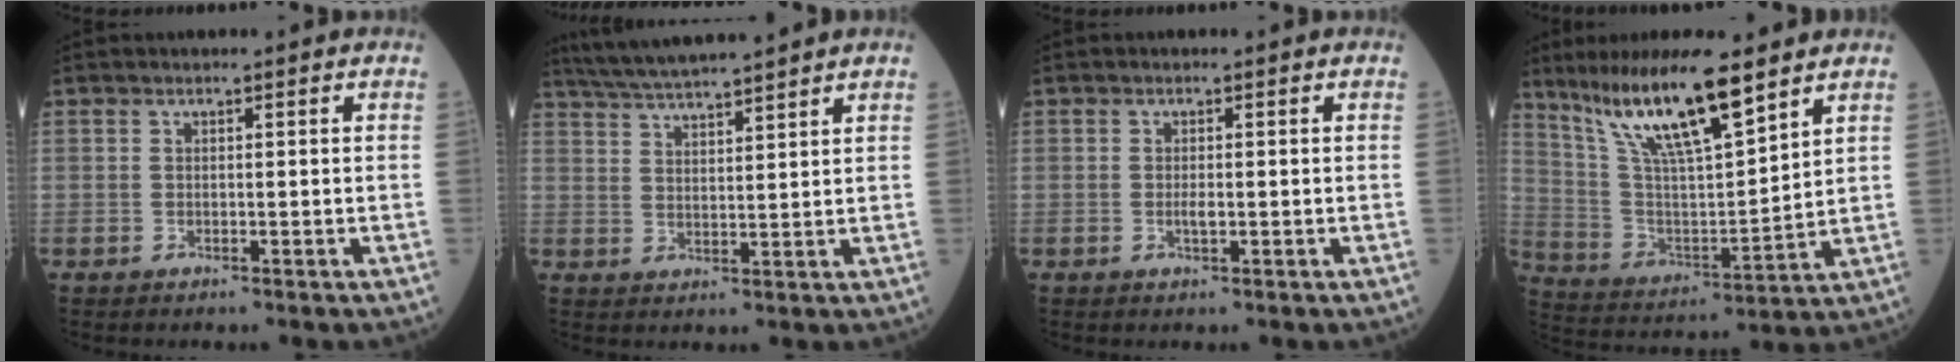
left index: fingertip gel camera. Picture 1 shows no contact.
{"total": 9.8, "force": [8.8, -0.5, 4.2], "torque": [-0.077, 0.022, 0.147]}
{"total": 1.1, "force": [-0.1, 0.3, 1.1], "torque": [-0.024, -0.002, -0.001]}
{"total": 15.6, "force": [11.3, 1.7, 10.7], "torque": [-0.204, 0.004, 0.217]}